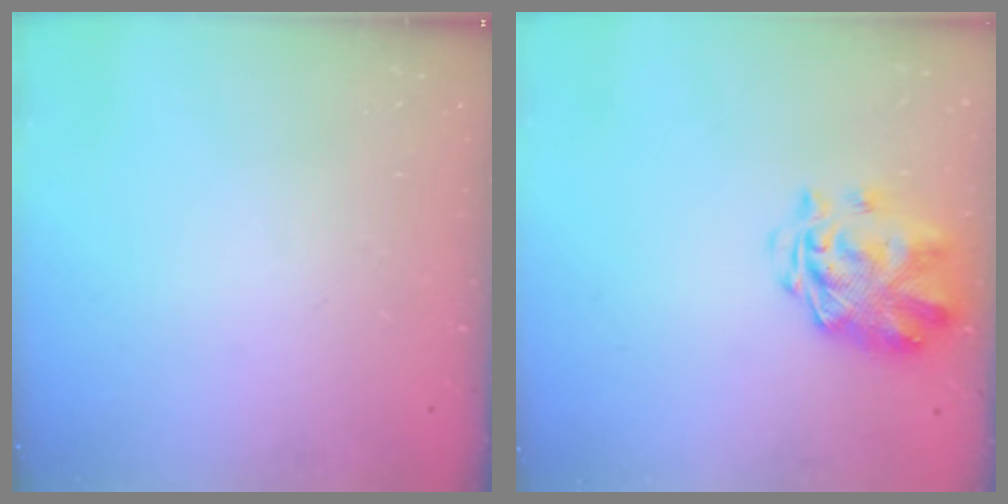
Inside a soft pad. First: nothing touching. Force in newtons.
{"total": 3.2, "press": 2.8, "slide": 1.5}